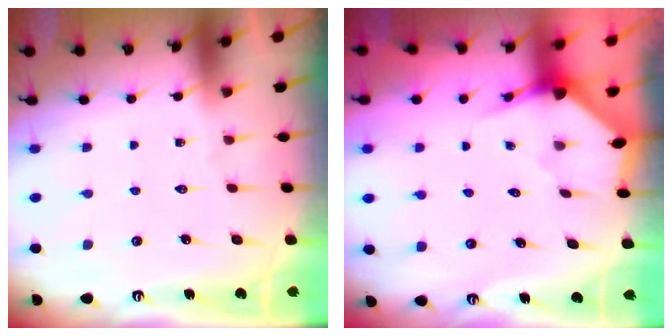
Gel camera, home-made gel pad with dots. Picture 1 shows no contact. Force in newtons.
{"total": 2.9, "press": 2.9, "slide": 0.3}